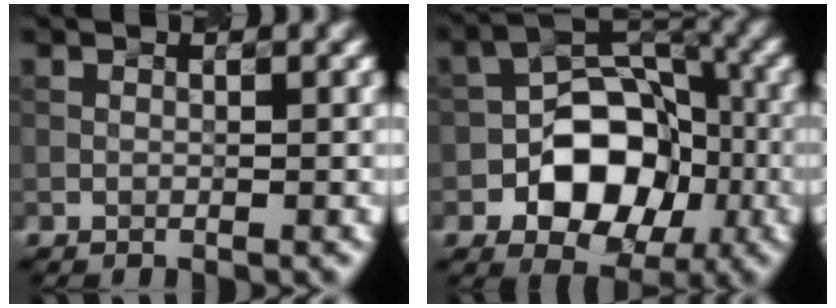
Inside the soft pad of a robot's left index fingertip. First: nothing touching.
{"total": 7.9, "force": [-2.7, 5.6, 4.9], "torque": [-0.059, 0.007, -0.037]}